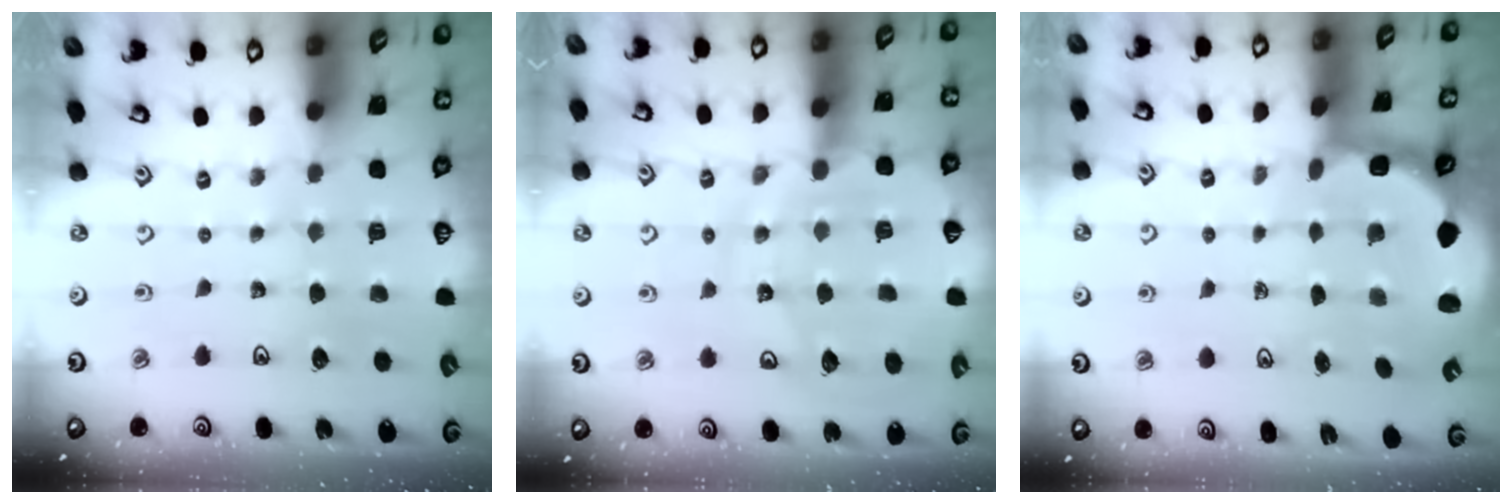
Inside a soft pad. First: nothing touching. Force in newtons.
{"total": 13.2, "press": 13.1, "slide": 1.5}
{"total": 2.8, "press": 2.0, "slide": 2.0}